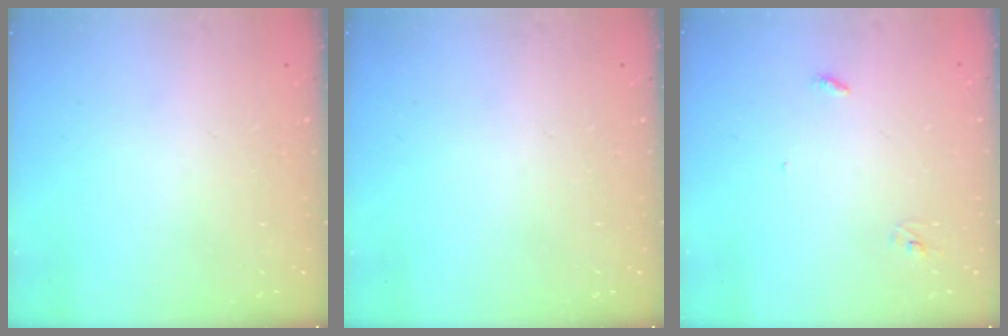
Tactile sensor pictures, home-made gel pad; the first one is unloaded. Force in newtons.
{"total": 0.0}
{"total": 2.8, "press": 2.8, "slide": 0.2}